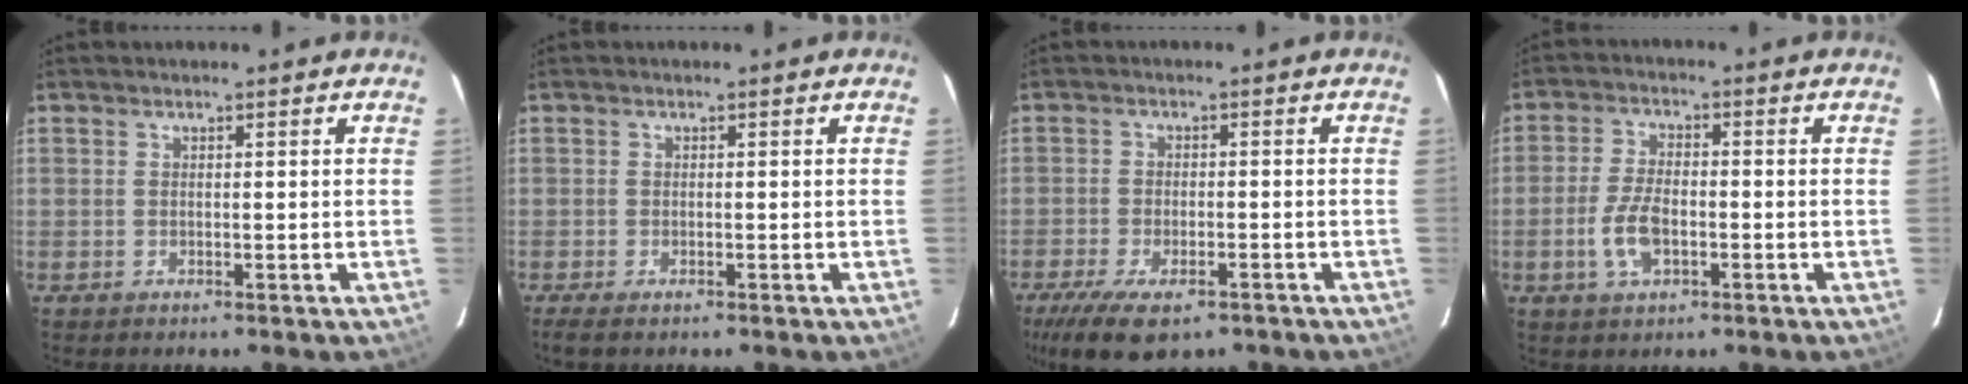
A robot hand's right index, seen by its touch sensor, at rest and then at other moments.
{"total": 2.4, "force": [-1.8, 0.7, 1.5], "torque": [-0.033, -0.009, -0.032]}
{"total": 12.4, "force": [-8.4, 5.2, 7.6], "torque": [-0.174, -0.037, -0.139]}
{"total": 7.0, "force": [-2.2, 3.5, 5.6], "torque": [-0.122, 0.000, -0.041]}